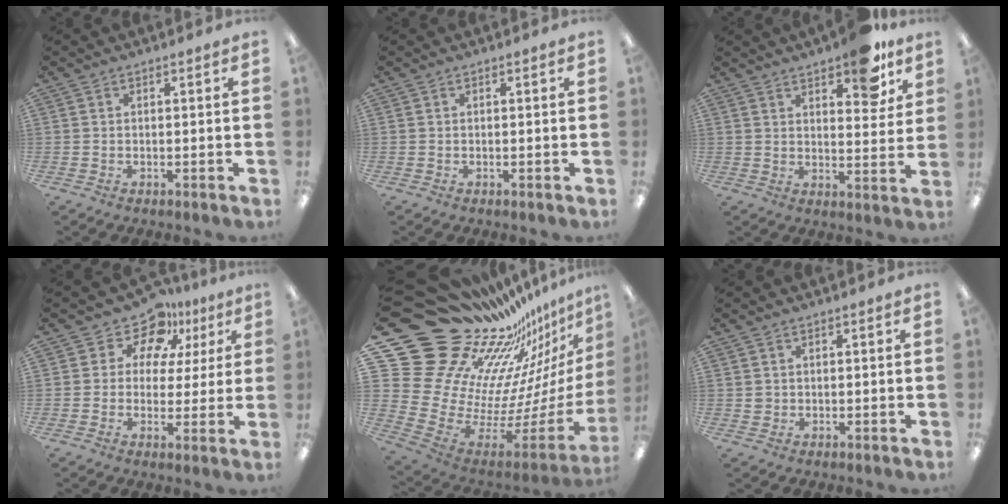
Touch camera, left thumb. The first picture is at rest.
{"total": 0.0}
{"total": 9.9, "force": [7.2, 3.7, 5.8], "torque": [-0.066, -0.037, 0.121]}
{"total": 10.3, "force": [6.7, 7.1, 3.3], "torque": [-0.059, -0.045, 0.124]}
{"total": 26.3, "force": [17.5, 15.9, 11.4], "torque": [-0.149, -0.205, 0.393]}
{"total": 1.4, "force": [0.4, 1.4, 0.2], "torque": [0.002, 0.001, 0.003]}